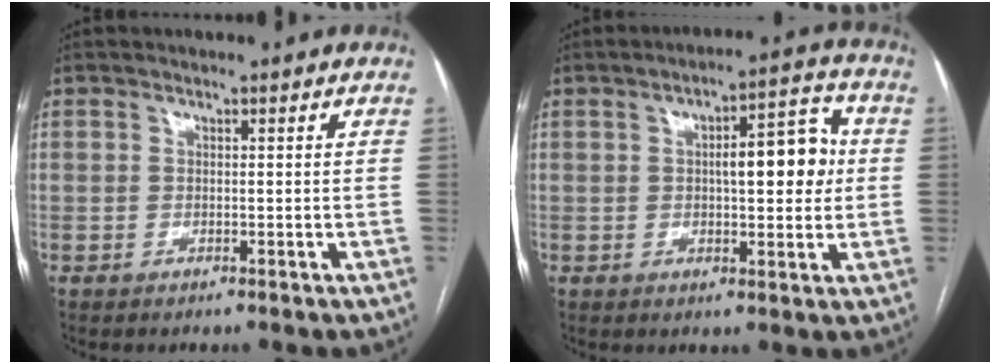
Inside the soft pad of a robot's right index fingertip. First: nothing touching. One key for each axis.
{"total": 9.4, "fx": 0.9, "fy": 2.8, "fz": 8.9, "tx": -0.123, "ty": 0.024, "tz": 0.014}